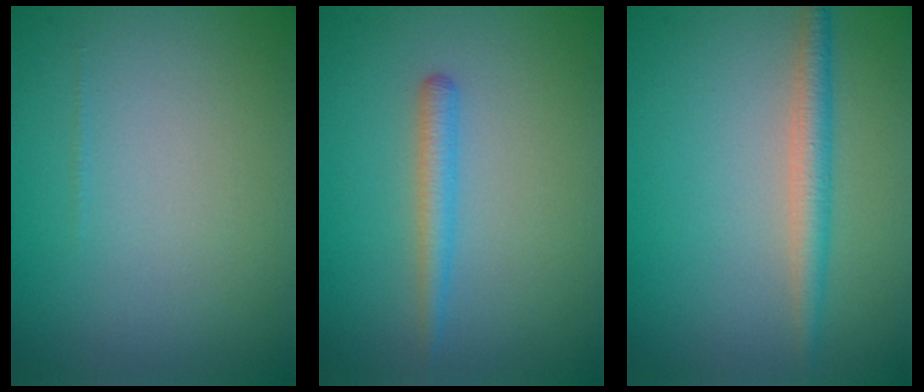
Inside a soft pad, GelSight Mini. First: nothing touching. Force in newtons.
{"total": 1.7, "press": 1.7, "slide": 0.2}
{"total": 2.5, "press": 2.5, "slide": 0.1}